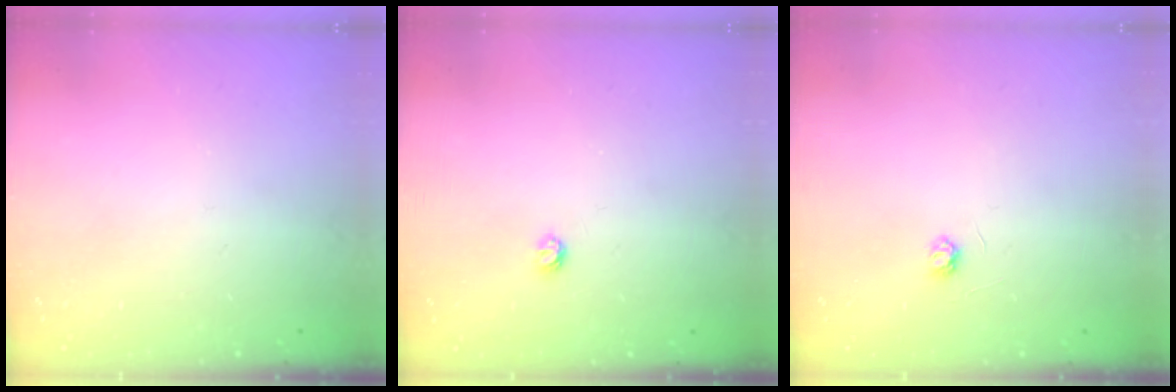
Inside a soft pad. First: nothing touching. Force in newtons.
{"total": 3.0, "press": 3.0, "slide": 0.4}
{"total": 2.6, "press": 2.6, "slide": 0.3}